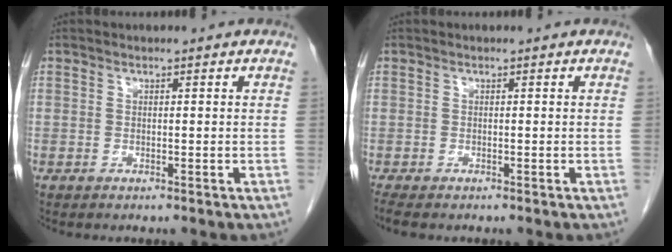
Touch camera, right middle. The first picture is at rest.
{"total": 2.5, "force": [-2.2, 0.5, 1.2], "torque": [-0.022, -0.008, -0.033]}